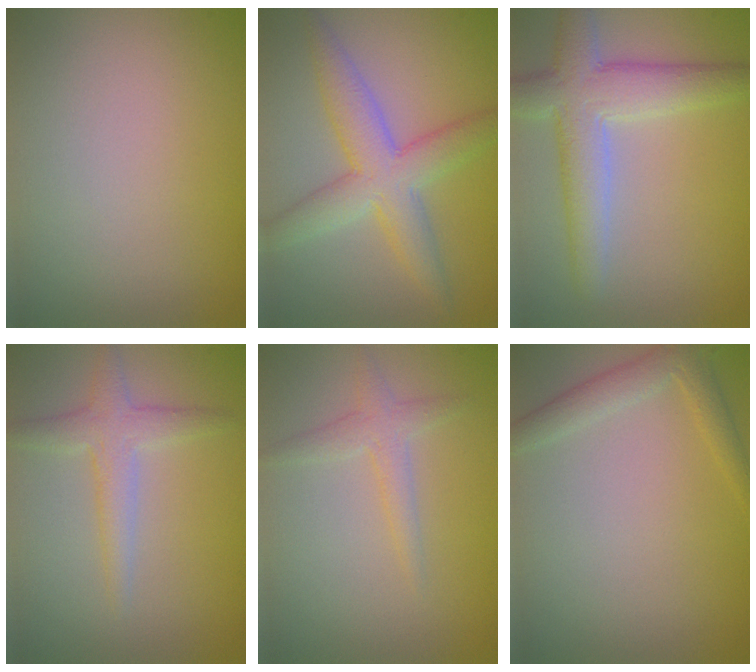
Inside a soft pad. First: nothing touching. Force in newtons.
{"total": 5.3, "press": 5.3, "slide": 0.2}
{"total": 5.8, "press": 5.8, "slide": 0.4}
{"total": 2.7, "press": 2.7, "slide": 0.0}
{"total": 1.8, "press": 1.8, "slide": 0.1}
{"total": 2.4, "press": 2.4, "slide": 0.2}